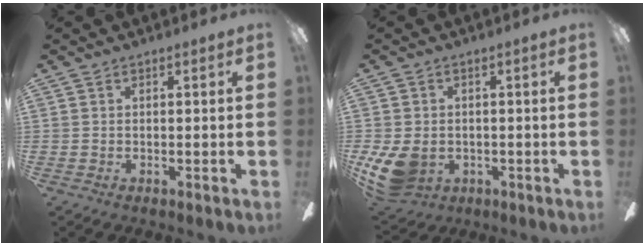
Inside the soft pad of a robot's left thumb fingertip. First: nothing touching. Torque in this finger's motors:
{"motor_torque": [1.08, 1.09, 0.28, -0.26, 0.09]}